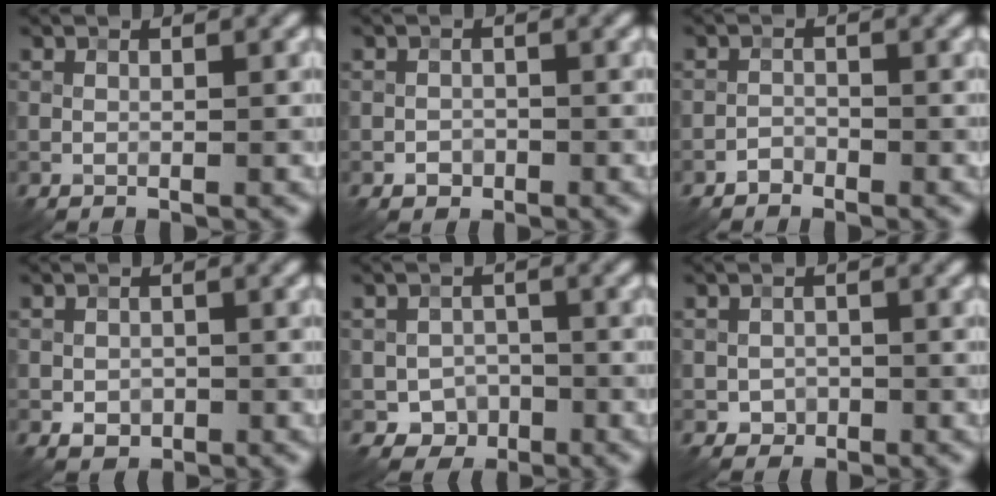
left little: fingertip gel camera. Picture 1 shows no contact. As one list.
[{"total": 1.1, "force": [-0.6, 0.9, 0.3], "torque": [0.002, 0.000, -0.012]}, {"total": 1.1, "force": [-0.9, 0.5, 0.1], "torque": [0.004, 0.004, -0.019]}, {"total": 1.7, "force": [-0.6, 1.4, 0.8], "torque": [-0.012, -0.004, -0.012]}, {"total": 2.6, "force": [-1.1, 2.2, 0.7], "torque": [0.000, 0.000, -0.020]}, {"total": 1.4, "force": [-0.5, 1.3, 0.3], "torque": [0.003, -0.001, -0.011]}]